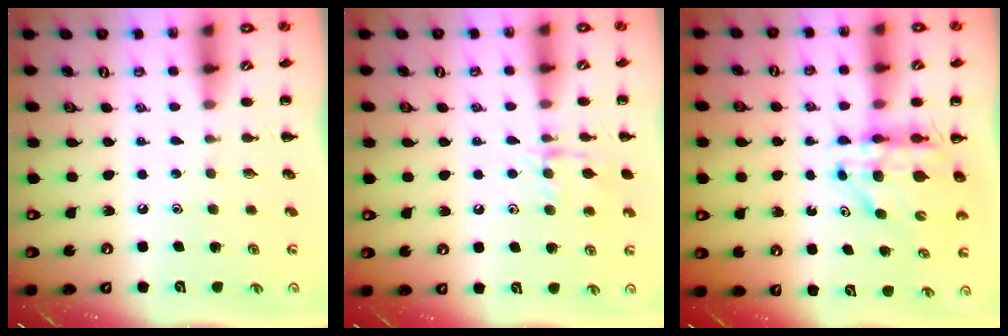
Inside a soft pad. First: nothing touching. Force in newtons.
{"total": 9.6, "press": 9.6, "slide": 0.7}
{"total": 8.8, "press": 8.3, "slide": 3.0}